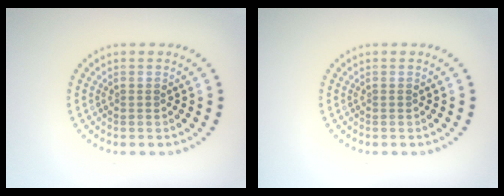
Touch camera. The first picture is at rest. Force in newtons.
{"total": 0.0}